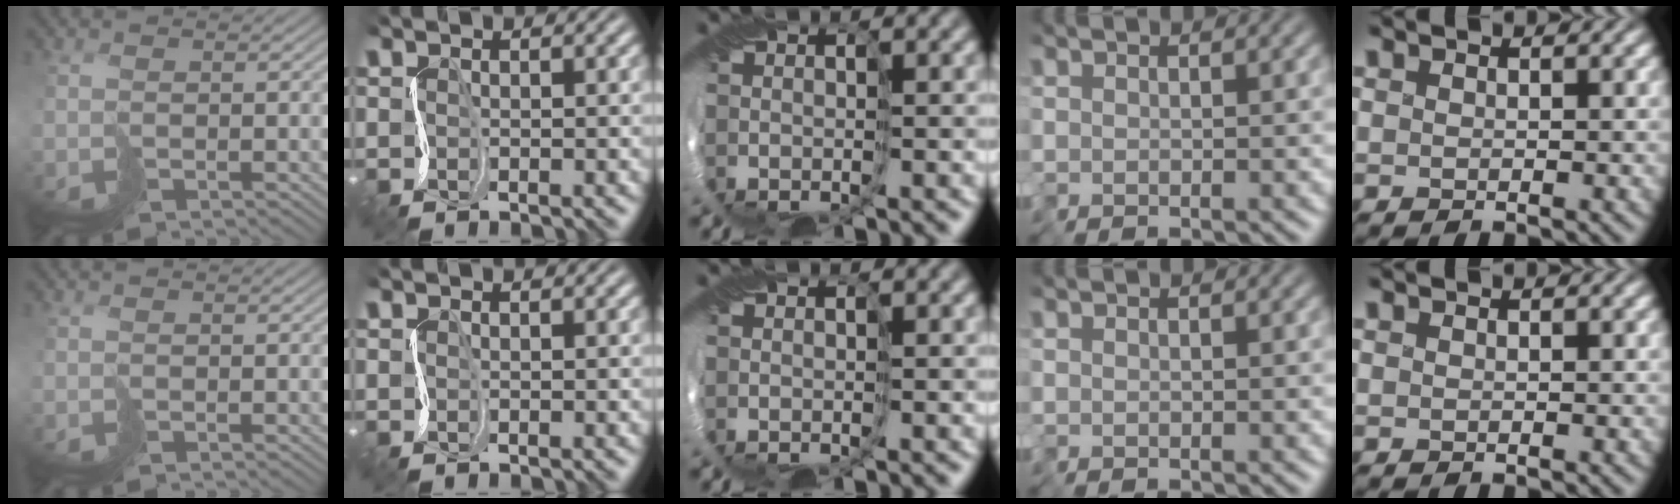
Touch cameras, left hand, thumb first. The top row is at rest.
{}